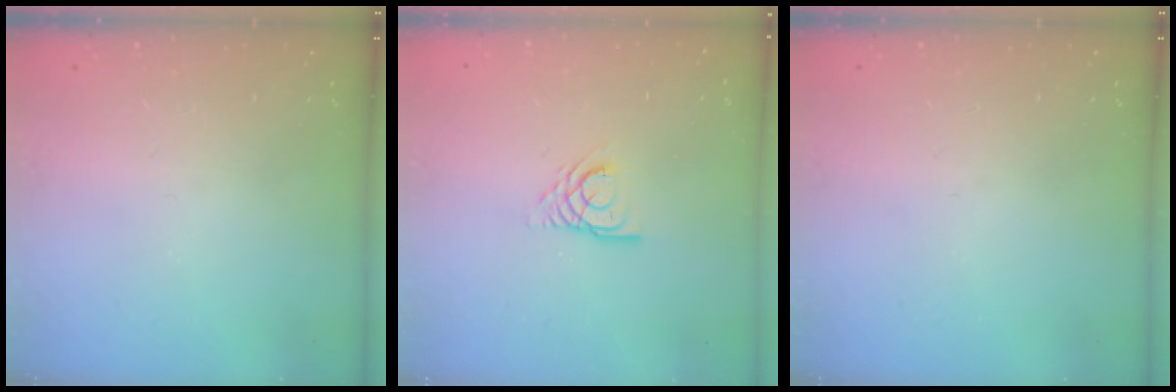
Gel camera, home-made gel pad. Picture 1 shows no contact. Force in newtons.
{"total": 5.5, "press": 5.5, "slide": 0.5}
{"total": 0.0}